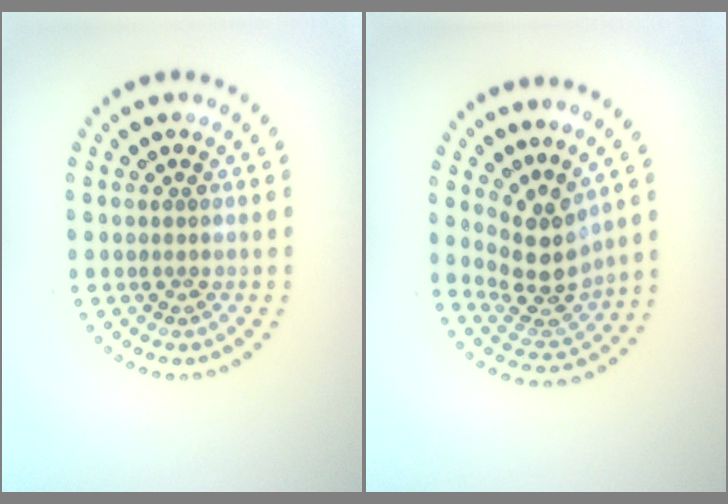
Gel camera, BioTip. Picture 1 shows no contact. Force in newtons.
{"total": 4.1, "press": 3.1, "slide": 2.7}